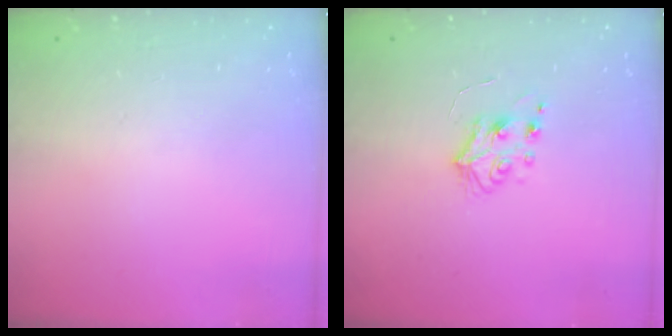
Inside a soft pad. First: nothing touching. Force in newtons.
{"total": 5.3, "press": 5.2, "slide": 1.0}